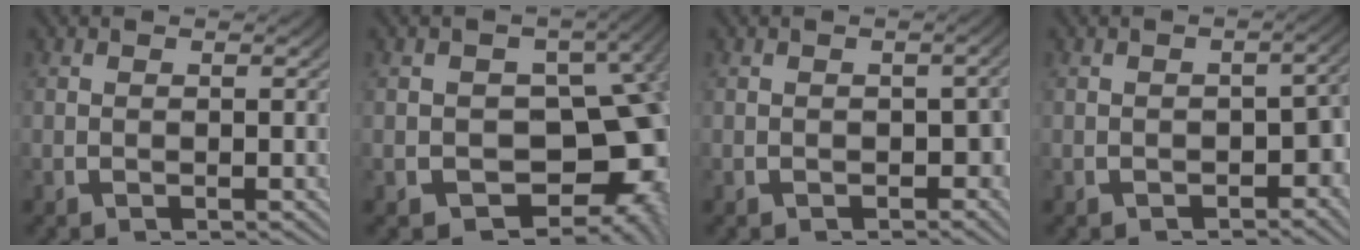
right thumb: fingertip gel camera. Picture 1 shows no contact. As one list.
[{"total": 14.5, "force": [-2.2, 11.2, 8.9], "torque": [-0.136, -0.060, -0.020]}, {"total": 1.9, "force": [-1.0, 1.4, 0.9], "torque": [-0.012, -0.013, -0.009]}, {"total": 2.9, "force": [-1.6, 1.6, 1.7], "torque": [-0.023, -0.015, -0.015]}]